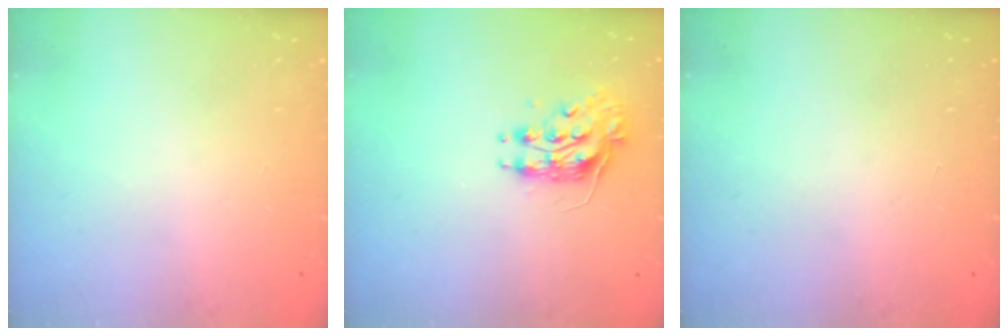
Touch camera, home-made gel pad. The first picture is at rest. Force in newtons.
{"total": 8.7, "press": 8.7, "slide": 0.4}
{"total": 0.0}